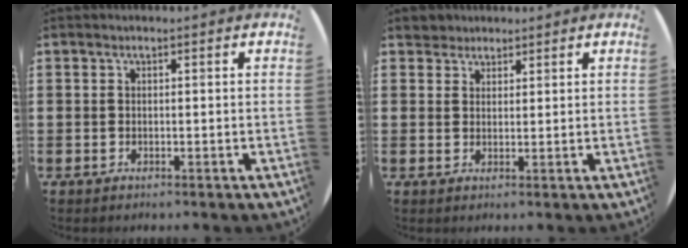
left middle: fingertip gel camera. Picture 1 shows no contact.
{"total": 2.4, "force": [2.2, 1.1, -0.2], "torque": [0.006, 0.003, 0.042]}